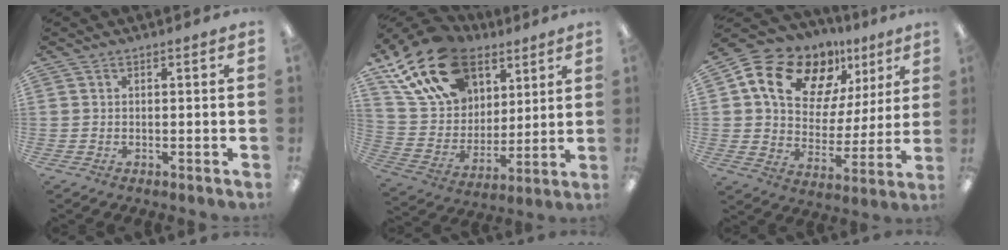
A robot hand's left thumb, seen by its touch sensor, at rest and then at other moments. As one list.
[{"total": 21.2, "force": [12.8, 13.7, 9.9], "torque": [-0.193, -0.049, 0.241]}, {"total": 17.5, "force": [10.5, 11.3, 8.2], "torque": [-0.152, -0.047, 0.192]}]